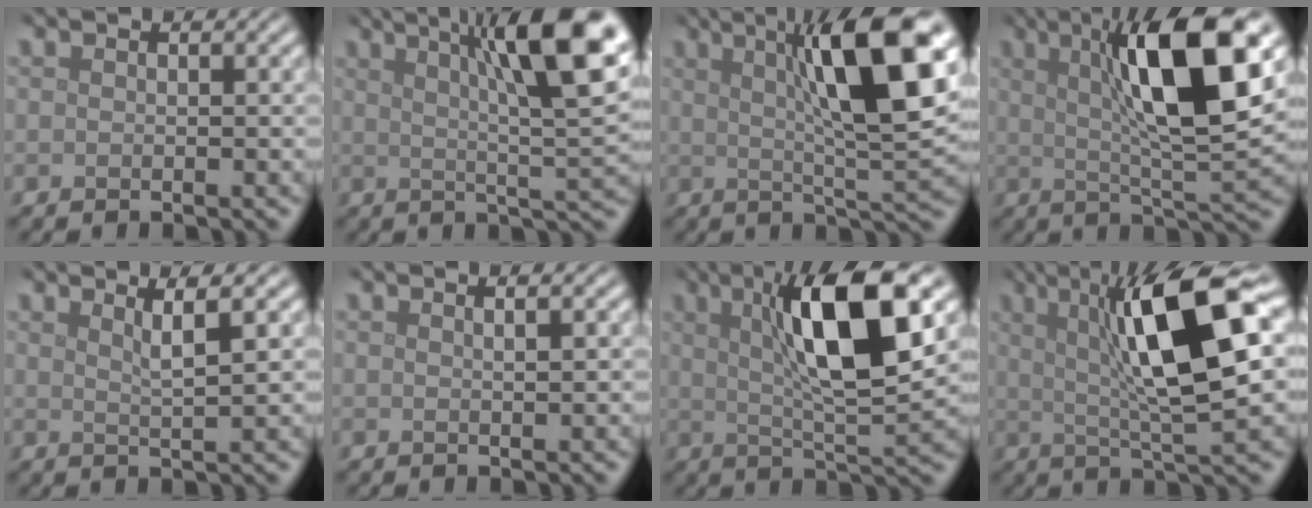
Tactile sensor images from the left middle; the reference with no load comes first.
{"total": 13.1, "force": [5.3, 3.0, 11.6], "torque": [-0.144, 0.016, 0.082]}
{"total": 11.9, "force": [3.7, 2.3, 11.1], "torque": [-0.151, 0.010, 0.056]}
{"total": 11.5, "force": [3.3, 2.4, 10.8], "torque": [-0.158, 0.007, 0.054]}
{"total": 2.6, "force": [1.3, 0.5, 2.2], "torque": [-0.029, 0.006, 0.018]}
{"total": 1.1, "force": [0.4, 0.3, 0.9], "torque": [-0.007, 0.003, 0.003]}
{"total": 10.3, "force": [3.1, 2.3, 9.5], "torque": [-0.147, 0.004, 0.052]}
{"total": 11.3, "force": [2.7, 2.4, 10.7], "torque": [-0.162, 0.012, 0.046]}